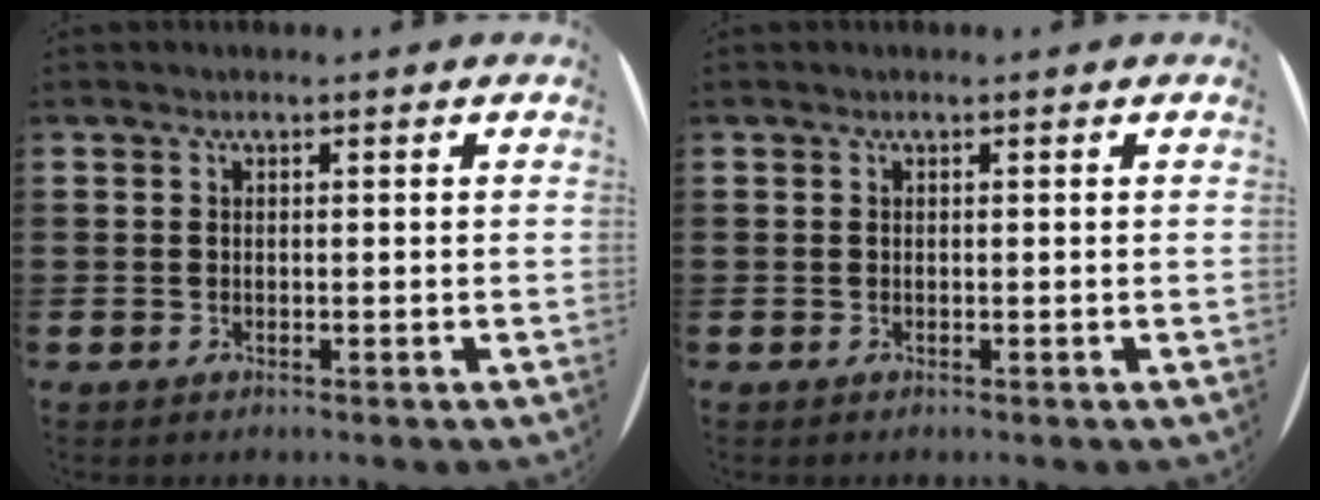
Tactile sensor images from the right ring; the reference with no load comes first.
{"total": 0.0}